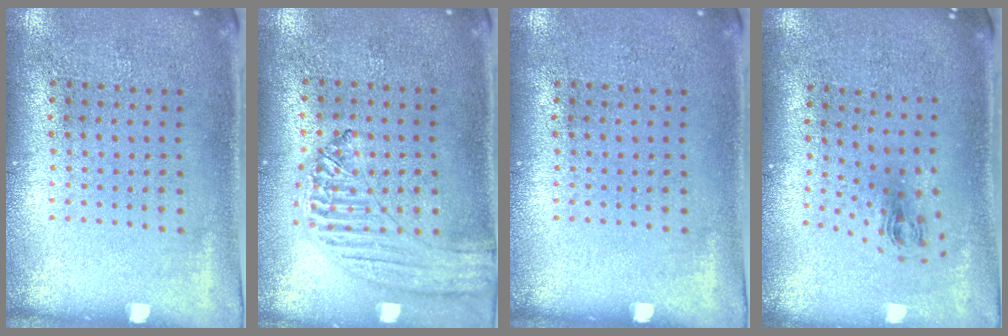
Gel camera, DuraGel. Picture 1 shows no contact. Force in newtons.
{"total": 1.2, "press": 1.2, "slide": 0.1}
{"total": 0.0}
{"total": 0.8, "press": 0.4, "slide": 0.8}